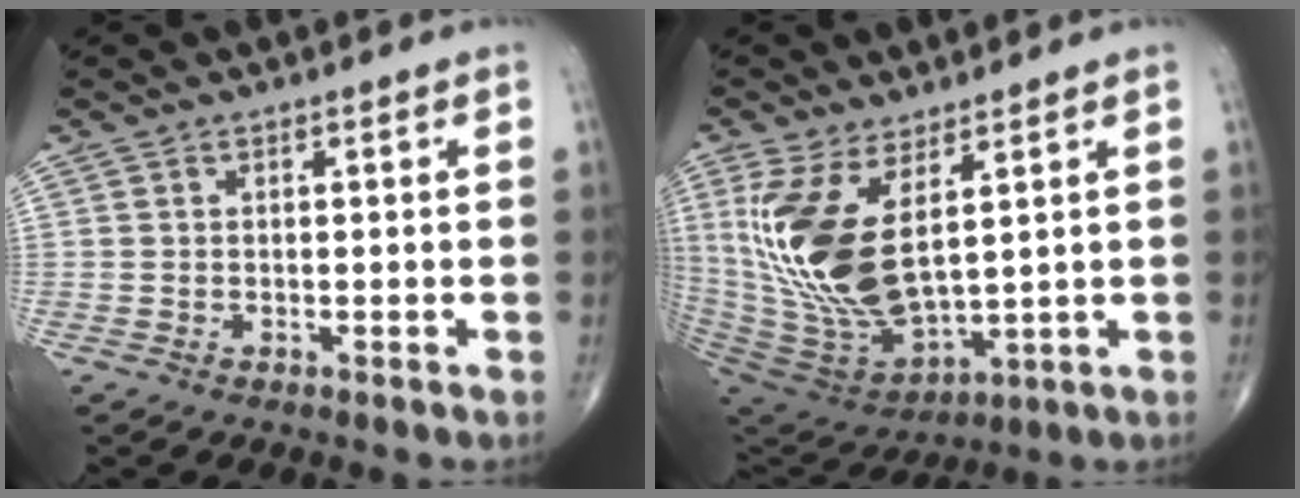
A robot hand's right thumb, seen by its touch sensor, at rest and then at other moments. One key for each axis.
{"total": 17.8, "fx": 5.1, "fy": 8.1, "fz": 15.1, "tx": -0.316, "ty": -0.038, "tz": 0.117}